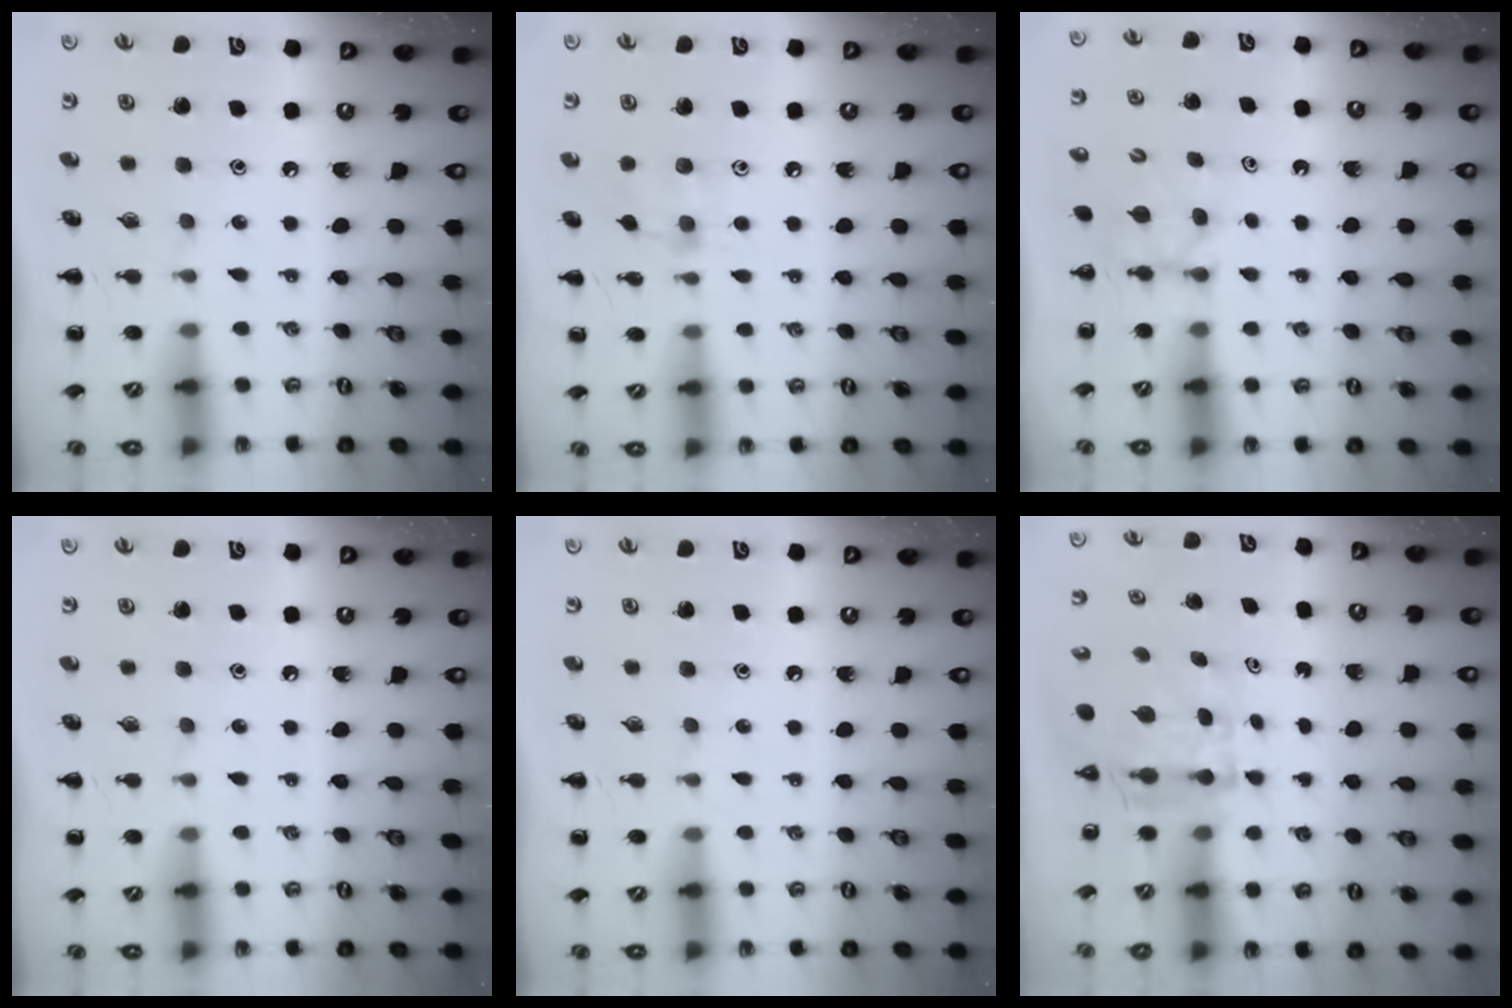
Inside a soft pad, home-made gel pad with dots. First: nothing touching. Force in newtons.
{"total": 6.7, "press": 6.5, "slide": 1.8}
{"total": 3.5, "press": 3.2, "slide": 1.4}
{"total": 0.0}
{"total": 0.0}
{"total": 4.7, "press": 4.7, "slide": 0.7}